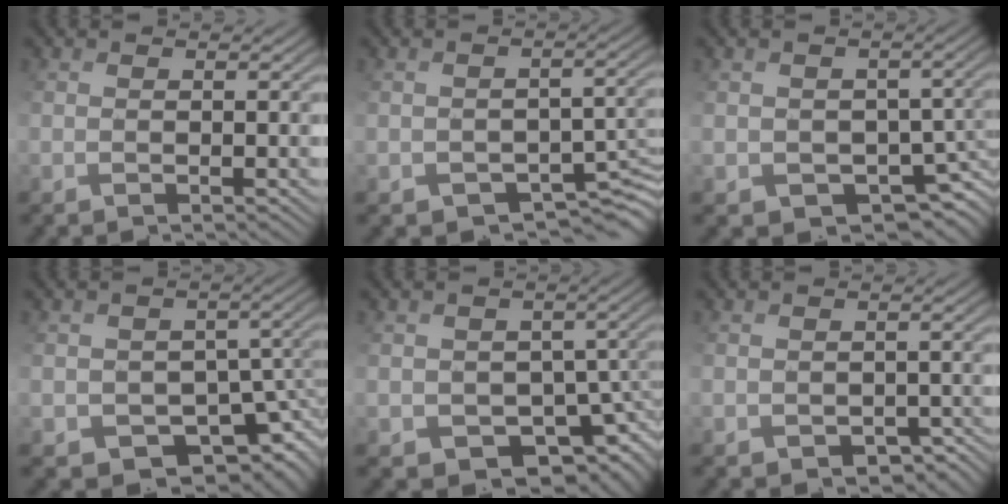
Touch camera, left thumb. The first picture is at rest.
{"total": 6.4, "force": [-3.3, 4.4, 3.2], "torque": [-0.040, -0.025, -0.038]}
{"total": 5.7, "force": [-1.1, 4.8, 2.9], "torque": [-0.052, -0.027, -0.015]}
{"total": 9.2, "force": [-3.8, 7.0, 4.7], "torque": [-0.067, -0.022, -0.043]}
{"total": 8.1, "force": [-3.1, 6.3, 4.1], "torque": [-0.061, -0.018, -0.038]}
{"total": 5.1, "force": [-3.2, 3.7, 1.5], "torque": [-0.013, -0.014, -0.033]}